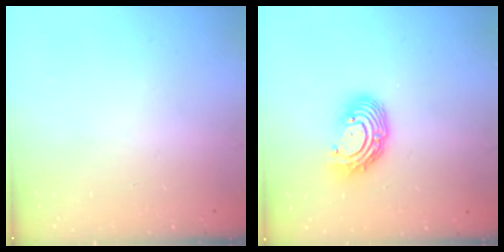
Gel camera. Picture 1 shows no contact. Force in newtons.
{"total": 10.7, "press": 10.6, "slide": 0.9}